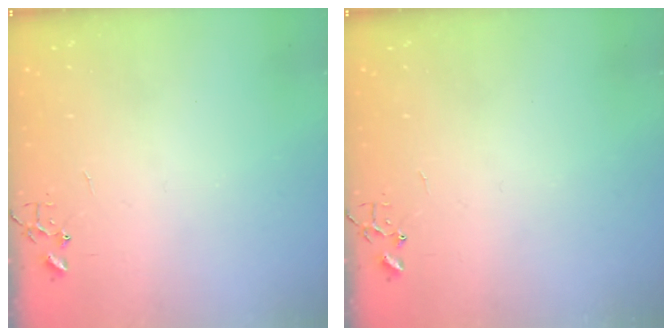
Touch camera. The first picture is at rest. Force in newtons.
{"total": 0.0}